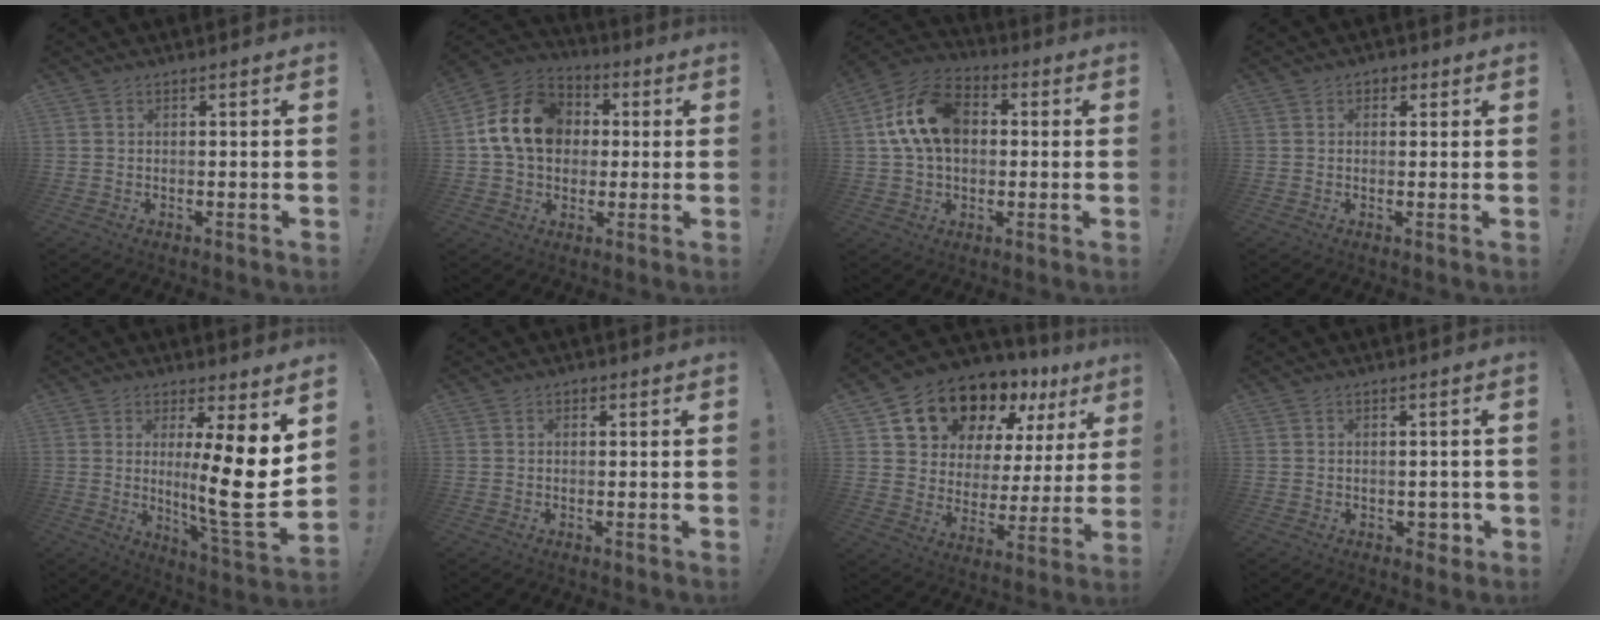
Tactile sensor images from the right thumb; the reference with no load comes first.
{"total": 16.8, "force": [2.5, 13.3, 9.9], "torque": [-0.162, 0.015, 0.054]}
{"total": 17.0, "force": [3.0, 12.0, 11.6], "torque": [-0.198, 0.013, 0.060]}
{"total": 1.9, "force": [0.6, 1.6, 0.8], "torque": [-0.003, -0.001, 0.008]}
{"total": 15.8, "force": [1.1, 1.2, 15.7], "torque": [-0.245, -0.036, 0.014]}
{"total": 0.6, "force": [0.2, 0.6, 0.1], "torque": [0.005, -0.001, 0.003]}
{"total": 15.1, "force": [11.9, 7.7, 5.0], "torque": [-0.079, -0.098, 0.223]}
{"total": 3.2, "force": [-0.3, 2.7, 1.8], "torque": [-0.017, 0.005, -0.003]}